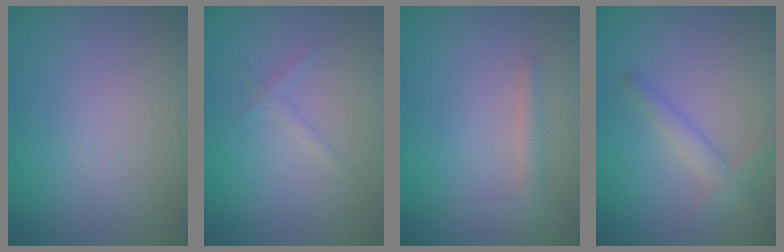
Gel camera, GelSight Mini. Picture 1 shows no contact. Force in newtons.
{"total": 0.9, "press": 0.9, "slide": 0.0}
{"total": 1.6, "press": 1.6, "slide": 0.1}
{"total": 2.4, "press": 2.4, "slide": 0.1}